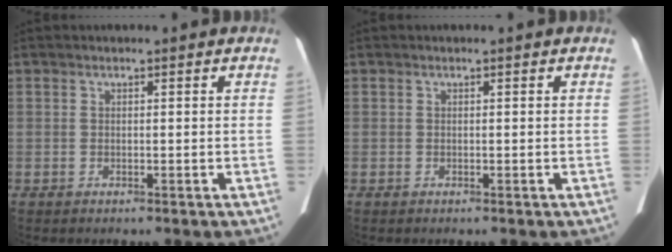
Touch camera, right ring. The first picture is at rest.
{"total": 0.0}